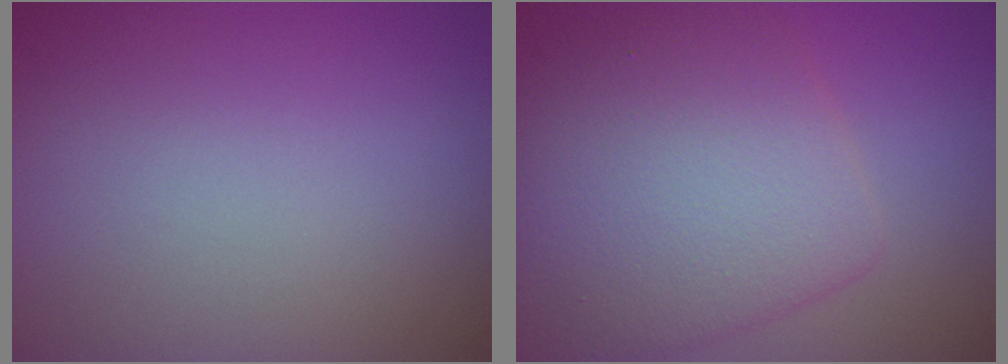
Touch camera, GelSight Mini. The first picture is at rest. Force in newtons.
{"total": 6.8, "press": 6.7, "slide": 0.3}